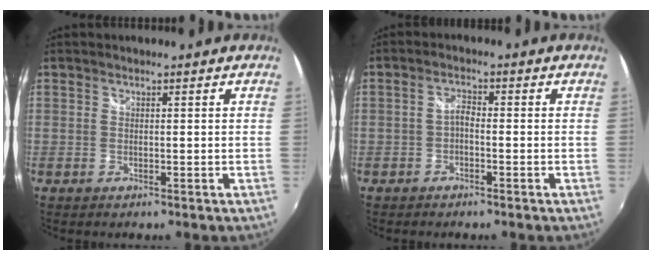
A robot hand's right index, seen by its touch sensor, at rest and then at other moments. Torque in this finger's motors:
{"motor_torque": [0.38, -0.25, 0.23, 0.04]}